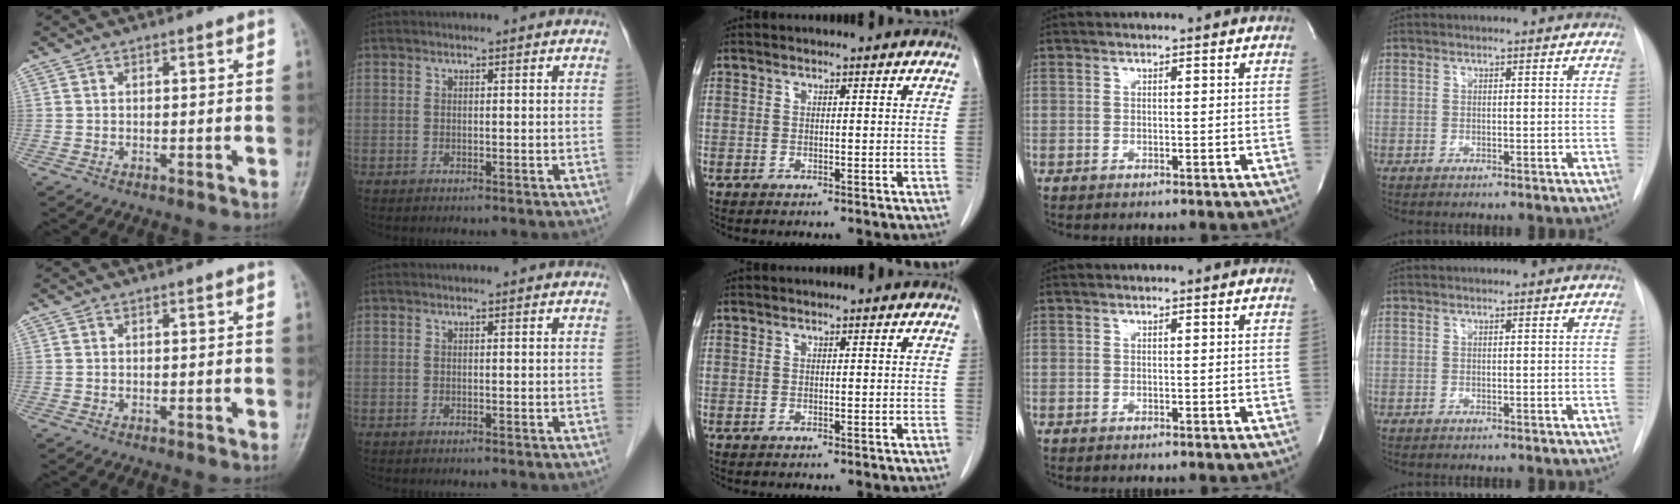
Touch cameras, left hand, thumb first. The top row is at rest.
{}